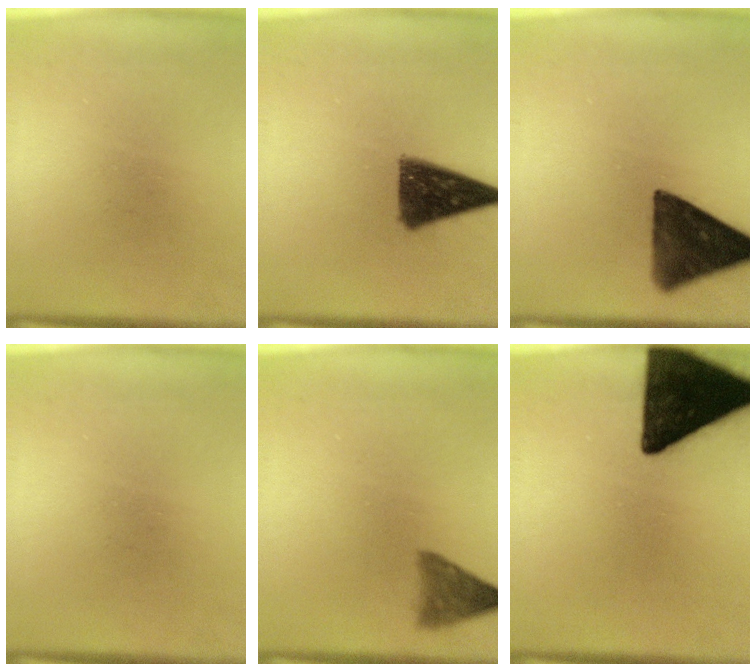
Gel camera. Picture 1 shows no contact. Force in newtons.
{"total": 11.5}
{"total": 12.6}
{"total": 0.0}
{"total": 3.6}
{"total": 18.3}